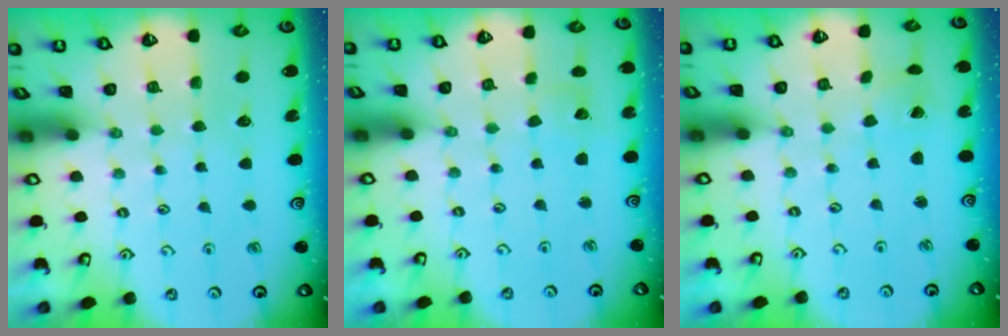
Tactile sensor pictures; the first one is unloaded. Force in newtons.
{"total": 2.9, "press": 2.9, "slide": 0.3}
{"total": 0.6, "press": 0.6, "slide": 0.0}